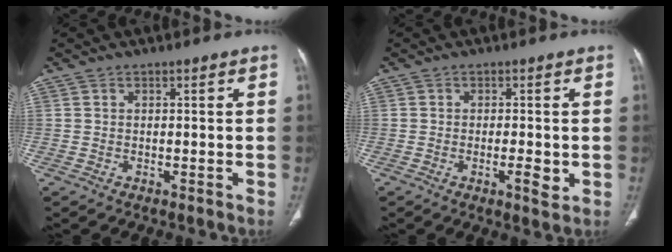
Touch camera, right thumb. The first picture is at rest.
{"total": 3.5, "force": [-0.7, 1.1, 3.3], "torque": [-0.049, -0.004, -0.011]}